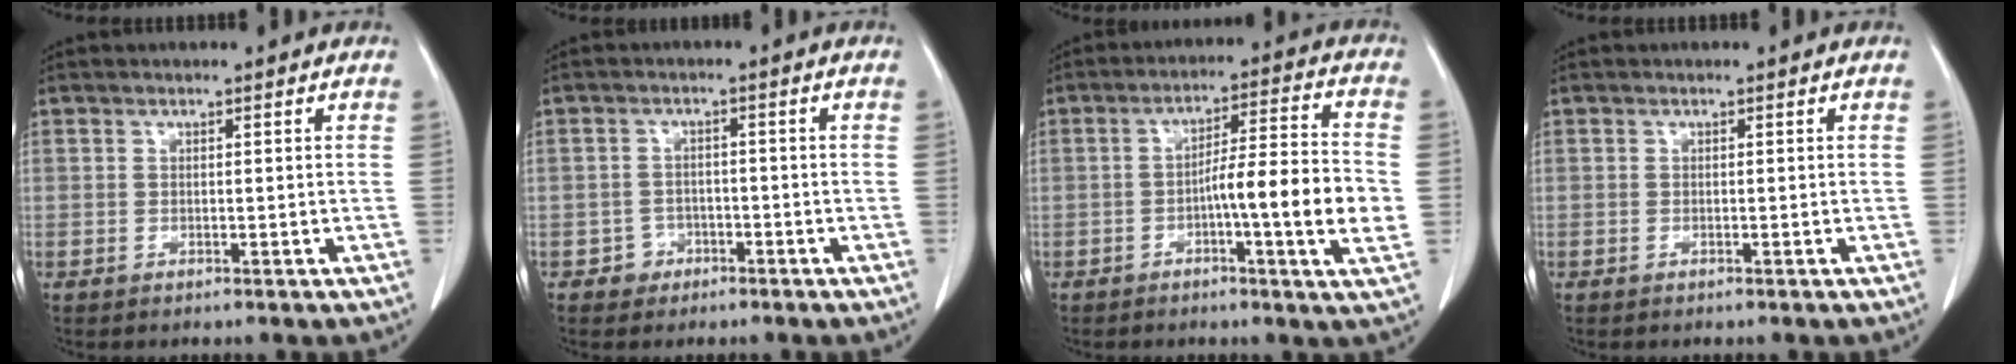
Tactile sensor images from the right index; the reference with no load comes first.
{"total": 2.6, "force": [-1.5, 2.1, 0.1], "torque": [0.005, 0.013, -0.025]}
{"total": 12.0, "force": [-2.4, 0.0, 11.7], "torque": [-0.180, 0.004, -0.044]}
{"total": 0.0}